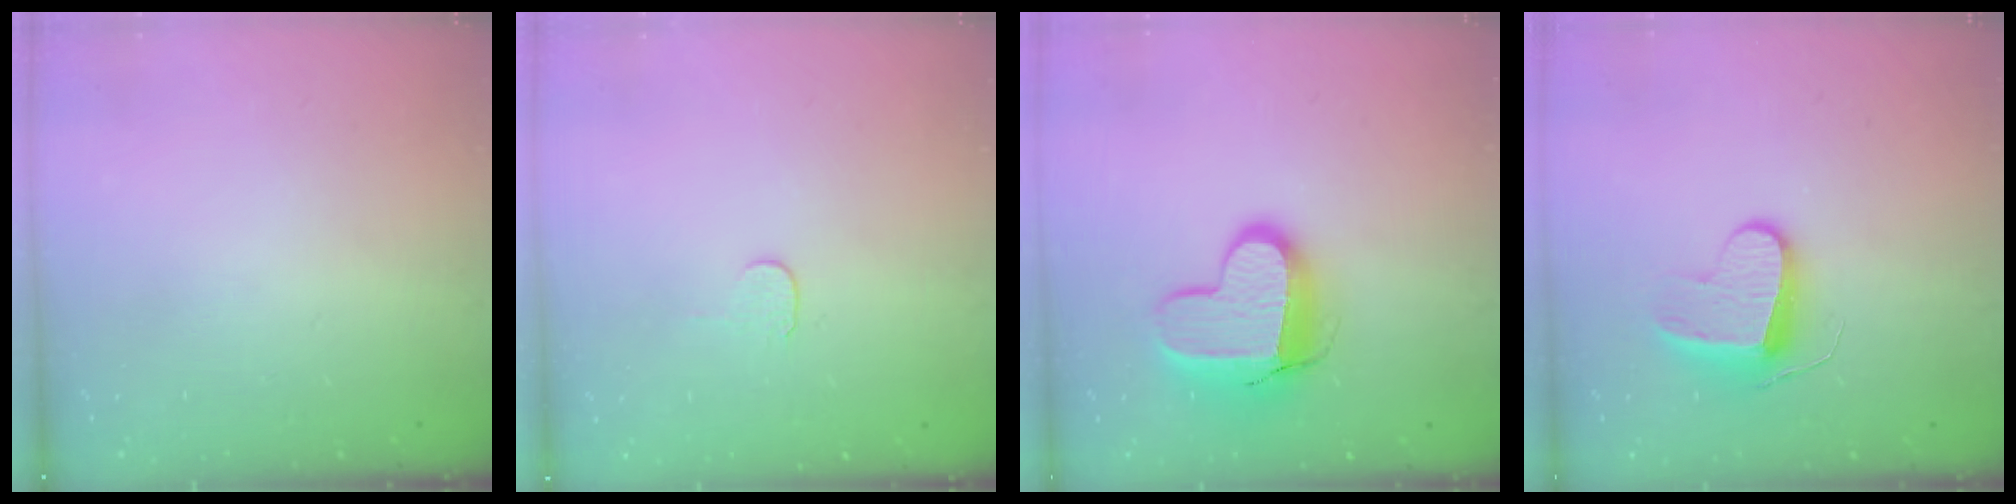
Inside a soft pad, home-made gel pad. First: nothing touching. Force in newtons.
{"total": 3.9, "press": 3.8, "slide": 0.4}
{"total": 12.7, "press": 12.6, "slide": 1.1}
{"total": 8.8, "press": 8.8, "slide": 0.2}